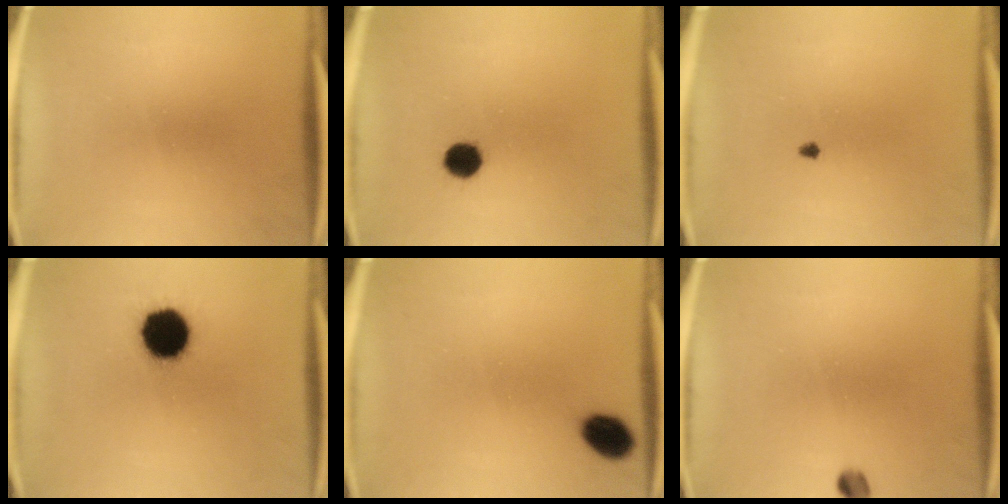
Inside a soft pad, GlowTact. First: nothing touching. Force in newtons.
{"total": 4.7}
{"total": 0.7}
{"total": 15.4}
{"total": 5.9}
{"total": 2.0}